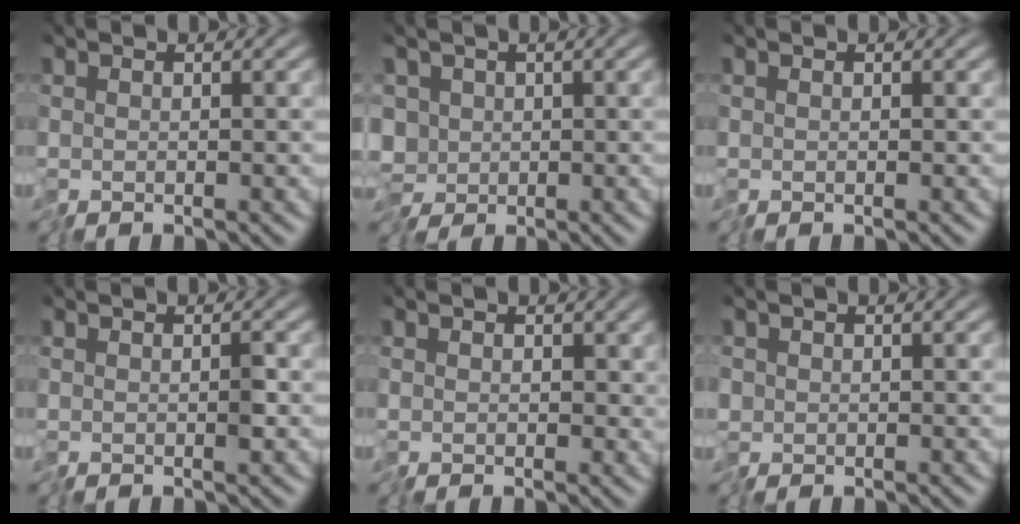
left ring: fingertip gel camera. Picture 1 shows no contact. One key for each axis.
{"total": 4.6, "fx": -1.0, "fy": 3.7, "fz": 2.6, "tx": -0.056, "ty": -0.003, "tz": -0.032}
{"total": 0.0}
{"total": 1.0, "fx": -0.3, "fy": 0.3, "fz": 0.9, "tx": -0.017, "ty": -0.002, "tz": -0.003}
{"total": 1.2, "fx": 0.3, "fy": 1.0, "fz": 0.5, "tx": -0.015, "ty": -0.001, "tz": 0.001}
{"total": 0.8, "fx": -0.1, "fy": 0.8, "fz": 0.0, "tx": 0.001, "ty": 0.000, "tz": -0.006}